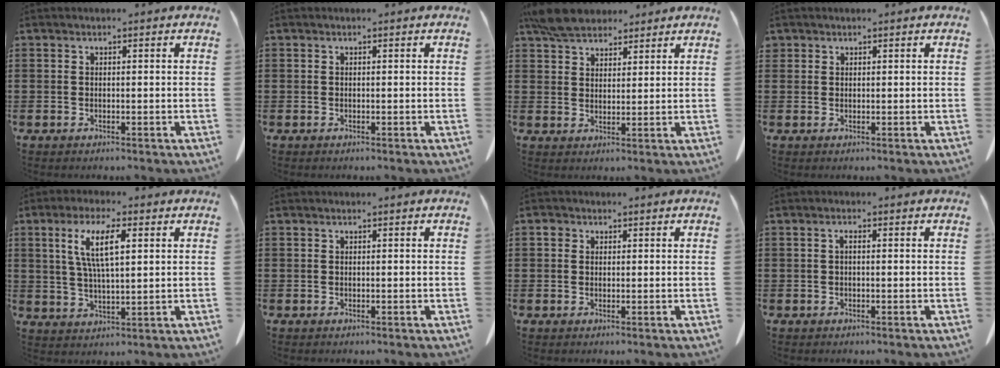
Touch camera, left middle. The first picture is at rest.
{"total": 0.0}
{"total": 6.1, "force": [5.3, 2.4, 2.1], "torque": [-0.050, -0.008, 0.100]}
{"total": 0.8, "force": [0.7, 0.4, 0.0], "torque": [-0.003, 0.000, 0.014]}
{"total": 7.6, "force": [2.7, 2.1, 6.8], "torque": [-0.140, 0.009, 0.046]}
{"total": 0.0}
{"total": 1.2, "force": [0.5, 1.0, 0.4], "torque": [-0.013, 0.005, 0.010]}
{"total": 0.9, "force": [-0.1, 0.2, 0.9], "torque": [-0.018, -0.001, -0.002]}